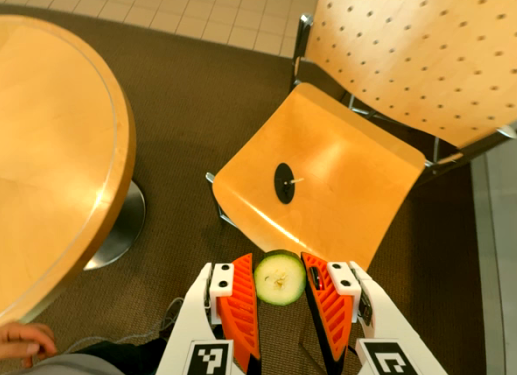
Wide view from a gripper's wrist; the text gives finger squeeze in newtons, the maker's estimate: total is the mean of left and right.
{"total": 9.4, "left": 9.6, "right": 9.3}